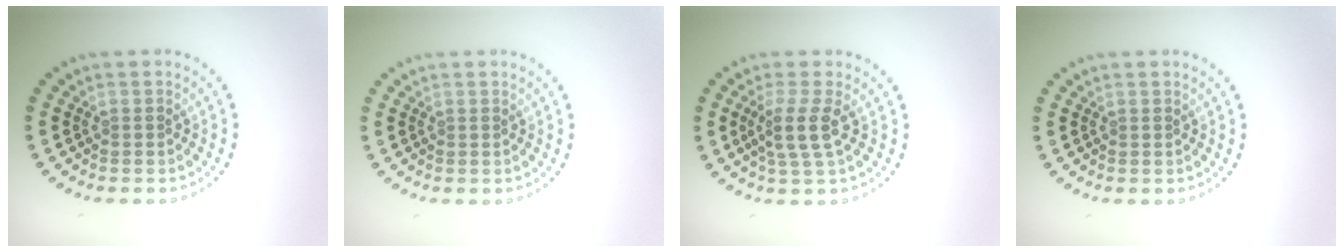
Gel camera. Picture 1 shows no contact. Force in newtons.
{"total": 0.0}
{"total": 2.8, "press": 2.3, "slide": 1.6}
{"total": 0.0}